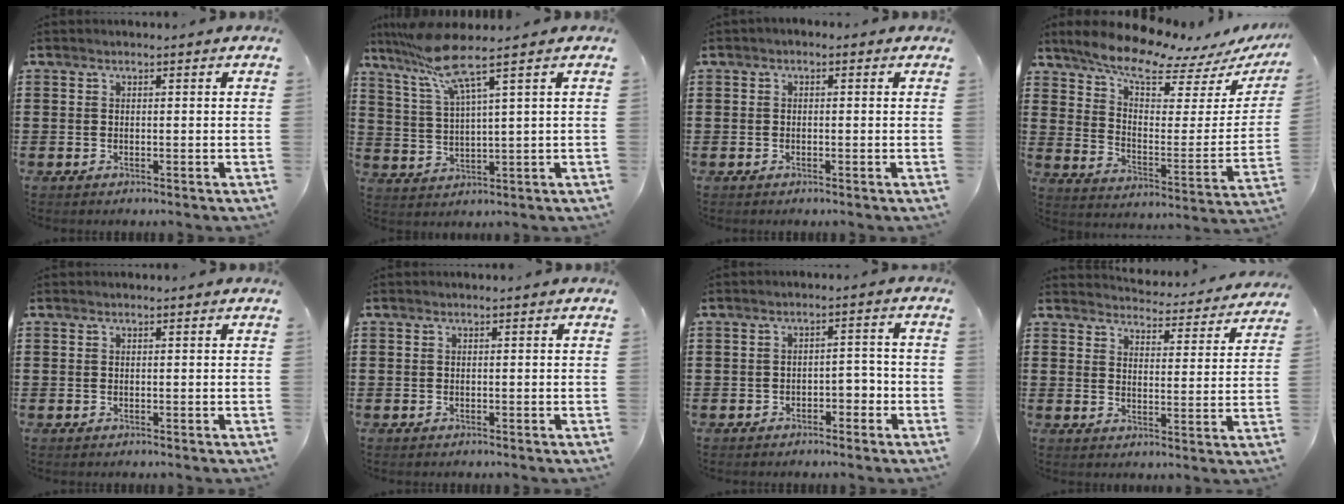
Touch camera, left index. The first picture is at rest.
{"total": 8.2, "force": [5.4, 0.6, 6.1], "torque": [-0.146, -0.018, 0.092]}
{"total": 0.6, "force": [-0.4, 0.4, 0.3], "torque": [-0.007, -0.001, -0.007]}
{"total": 10.0, "force": [8.5, 2.2, 4.7], "torque": [-0.105, -0.058, 0.146]}
{"total": 0.0}
{"total": 0.0}
{"total": 2.8, "force": [-2.1, 1.3, 1.3], "torque": [-0.028, 0.005, -0.046]}
{"total": 4.1, "force": [4.1, 0.0, 0.1], "torque": [-0.017, -0.038, 0.068]}